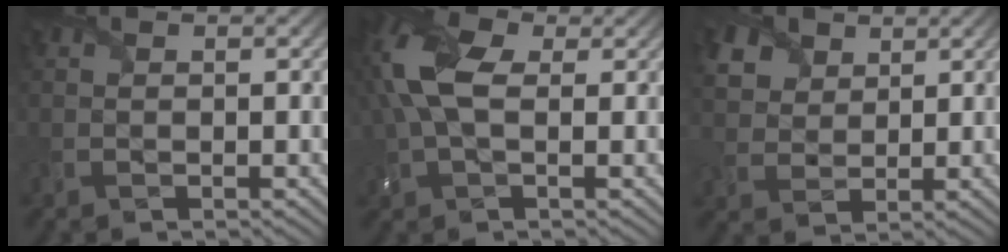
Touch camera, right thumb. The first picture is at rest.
{"total": 10.4, "force": [1.9, 6.0, 8.3], "torque": [-0.224, 0.019, 0.024]}
{"total": 6.1, "force": [3.5, 4.2, 2.7], "torque": [-0.112, 0.011, 0.065]}